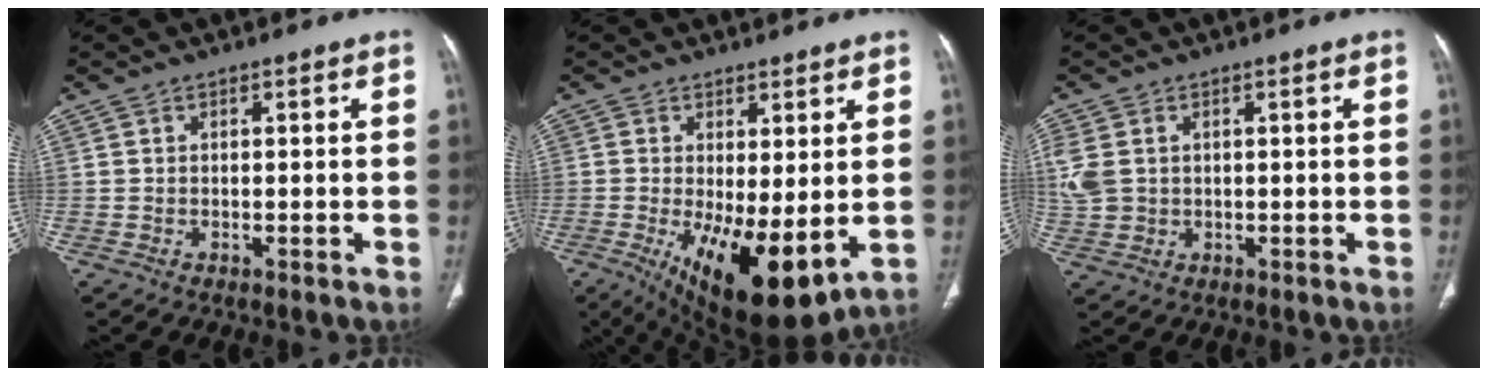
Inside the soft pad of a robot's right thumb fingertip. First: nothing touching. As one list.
[{"total": 14.5, "force": [-2.6, 5.5, 13.1], "torque": [-0.215, -0.030, -0.019]}, {"total": 6.6, "force": [1.1, 5.1, 4.0], "torque": [-0.104, 0.003, 0.032]}]